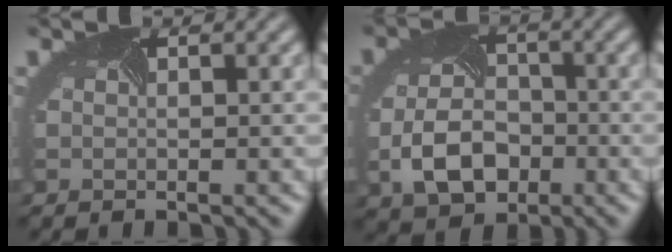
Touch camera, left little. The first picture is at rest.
{"total": 6.0, "force": [-1.9, 4.1, 3.9], "torque": [-0.087, -0.019, -0.029]}